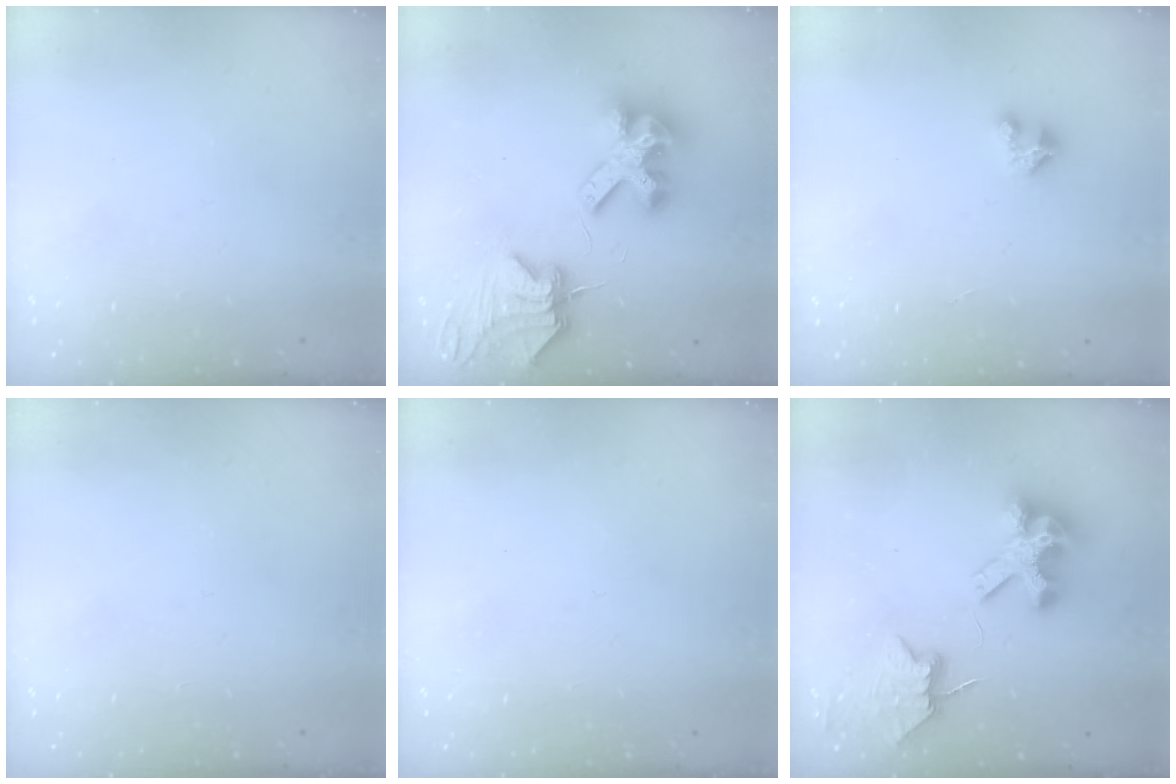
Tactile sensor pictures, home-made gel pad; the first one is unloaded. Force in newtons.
{"total": 10.2, "press": 10.1, "slide": 1.3}
{"total": 2.5, "press": 2.5, "slide": 0.3}
{"total": 0.0}
{"total": 0.7, "press": 0.6, "slide": 0.3}
{"total": 8.2, "press": 8.1, "slide": 1.1}